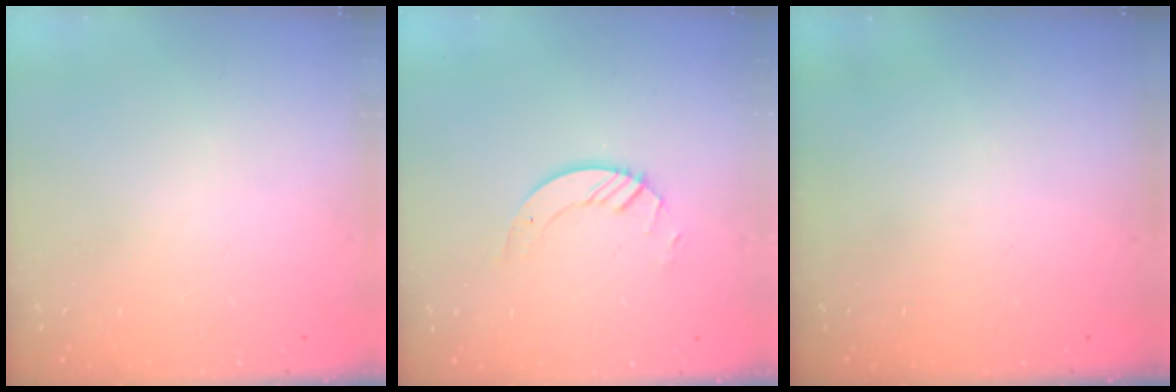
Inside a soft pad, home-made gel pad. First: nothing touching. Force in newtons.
{"total": 3.1, "press": 3.0, "slide": 0.3}
{"total": 0.0}